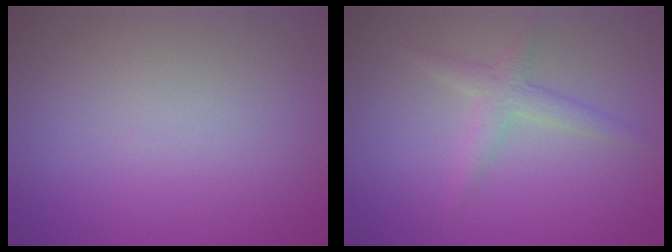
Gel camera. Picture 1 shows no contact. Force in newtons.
{"total": 2.0, "press": 2.0, "slide": 0.1}